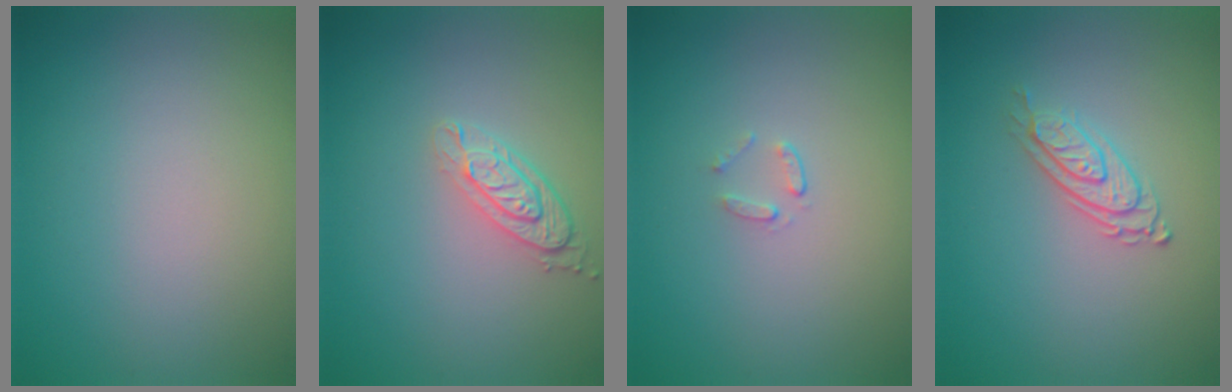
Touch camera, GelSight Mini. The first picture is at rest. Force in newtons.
{"total": 2.8, "press": 2.2, "slide": 1.7}
{"total": 0.7, "press": 0.4, "slide": 0.6}
{"total": 2.7, "press": 2.0, "slide": 1.8}